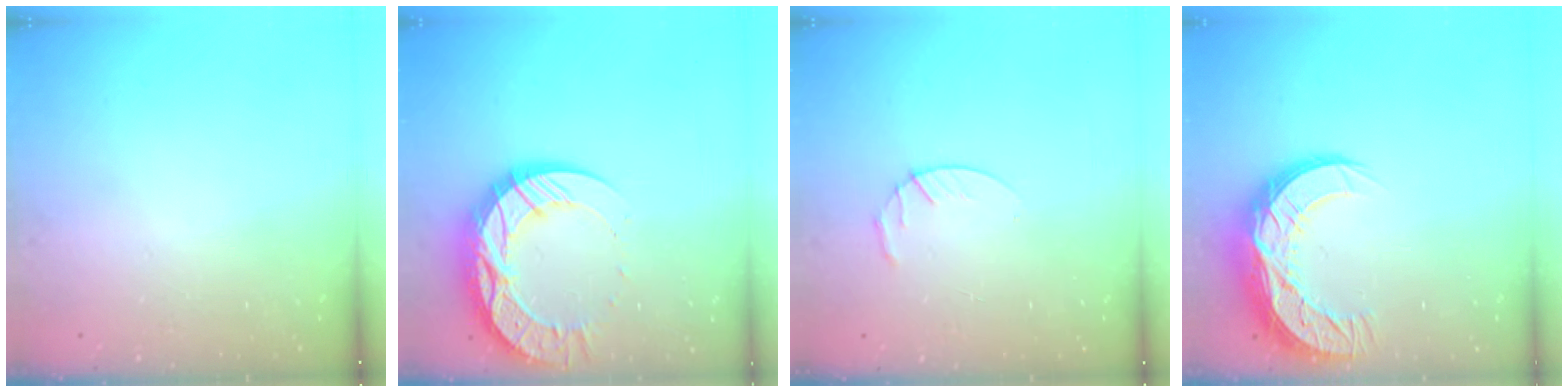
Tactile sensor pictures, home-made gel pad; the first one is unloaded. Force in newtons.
{"total": 21.4, "press": 21.3, "slide": 1.8}
{"total": 3.0, "press": 2.9, "slide": 0.5}
{"total": 16.0, "press": 16.0, "slide": 1.3}